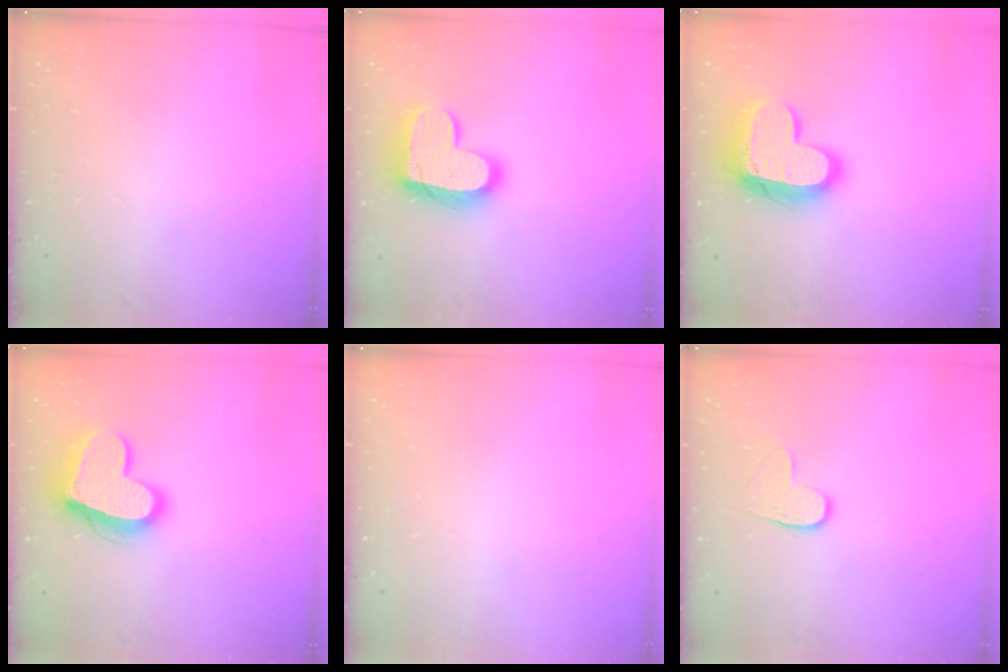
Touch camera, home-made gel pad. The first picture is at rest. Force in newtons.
{"total": 17.2, "press": 17.1, "slide": 1.1}
{"total": 16.4, "press": 16.3, "slide": 1.5}
{"total": 16.5, "press": 16.4, "slide": 1.5}
{"total": 0.0}
{"total": 4.7, "press": 4.7, "slide": 0.2}